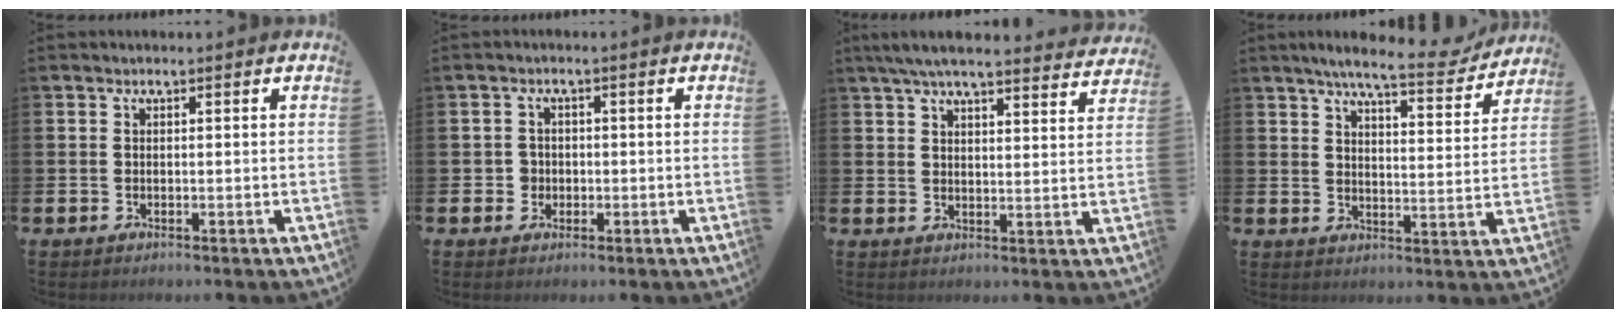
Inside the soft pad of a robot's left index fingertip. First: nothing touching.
{"total": 2.0, "force": [-0.4, 2.0, 0.3], "torque": [-0.001, 0.002, -0.014]}
{"total": 6.2, "force": [5.7, 0.8, 2.2], "torque": [-0.056, -0.023, 0.102]}
{"total": 7.8, "force": [6.9, 1.1, 3.4], "torque": [-0.061, -0.037, 0.116]}